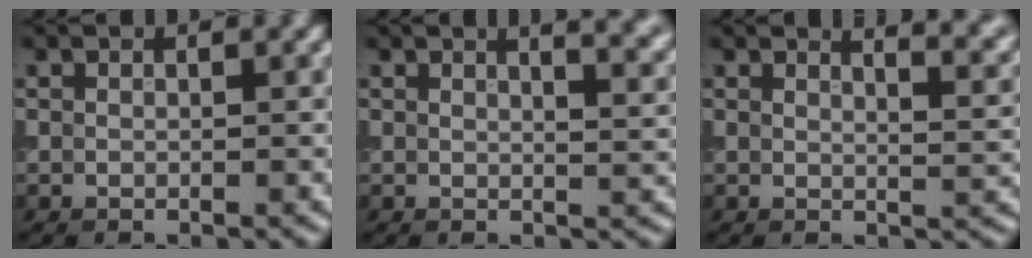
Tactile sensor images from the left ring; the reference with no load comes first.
{"total": 6.5, "force": [3.9, 2.9, 4.2], "torque": [-0.008, 0.037, 0.018]}
{"total": 6.8, "force": [4.8, 2.6, 4.0], "torque": [-0.010, 0.039, 0.032]}